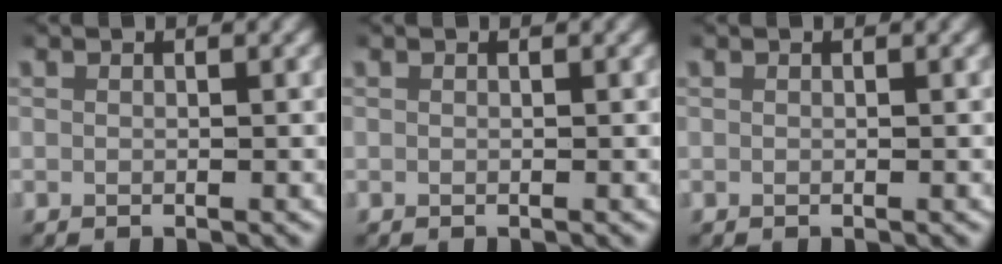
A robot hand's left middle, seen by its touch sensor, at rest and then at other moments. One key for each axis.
{"total": 0.0}
{"total": 0.0}